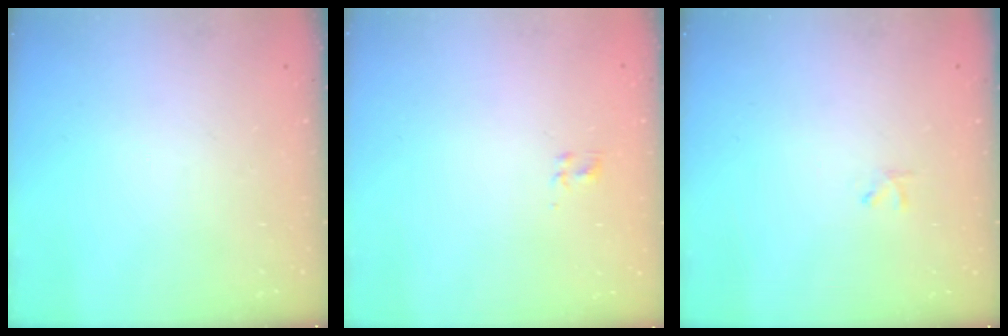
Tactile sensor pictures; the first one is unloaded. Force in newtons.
{"total": 1.9, "press": 1.5, "slide": 1.1}
{"total": 0.0}